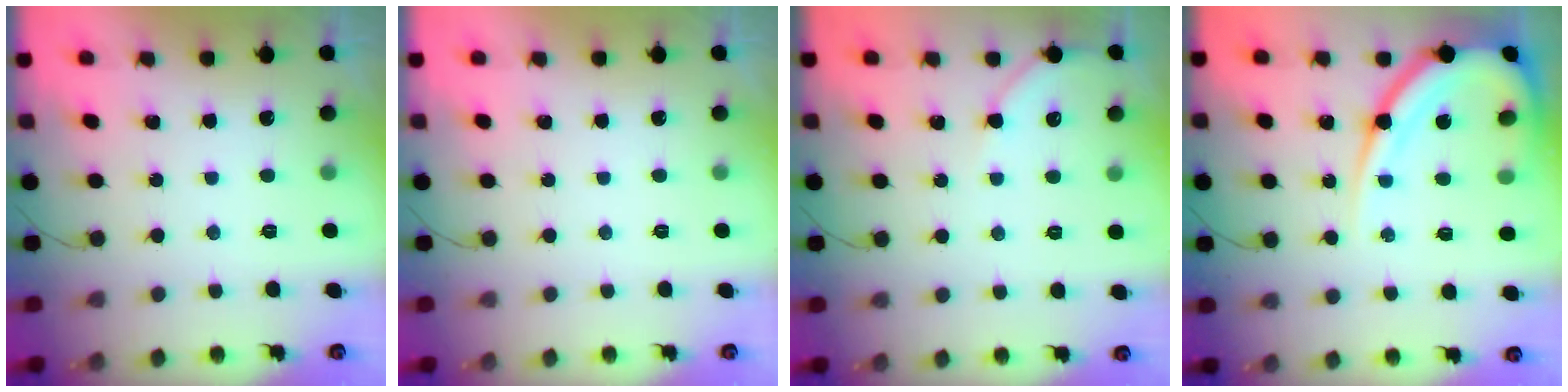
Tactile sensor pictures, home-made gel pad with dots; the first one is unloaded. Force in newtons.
{"total": 0.0}
{"total": 4.6, "press": 4.5, "slide": 0.7}
{"total": 15.9, "press": 15.8, "slide": 1.6}